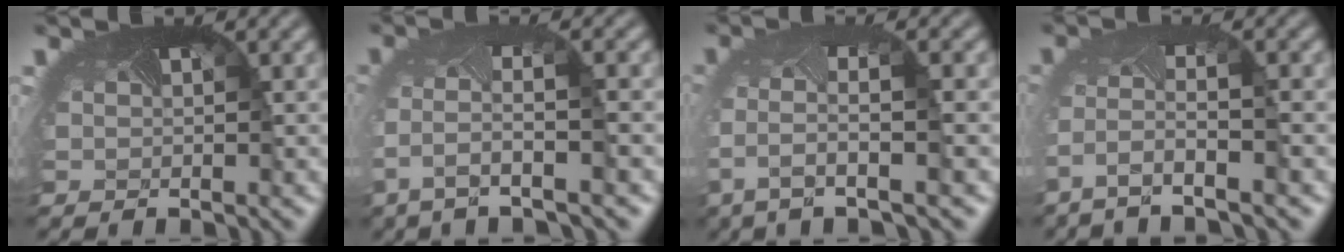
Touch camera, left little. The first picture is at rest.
{"total": 3.3, "force": [-1.9, 0.3, 2.7], "torque": [-0.084, -0.011, -0.037]}
{"total": 3.6, "force": [-1.5, 0.6, 3.2], "torque": [-0.094, -0.010, -0.029]}
{"total": 4.0, "force": [-2.9, 0.4, 2.7], "torque": [-0.085, -0.011, -0.057]}